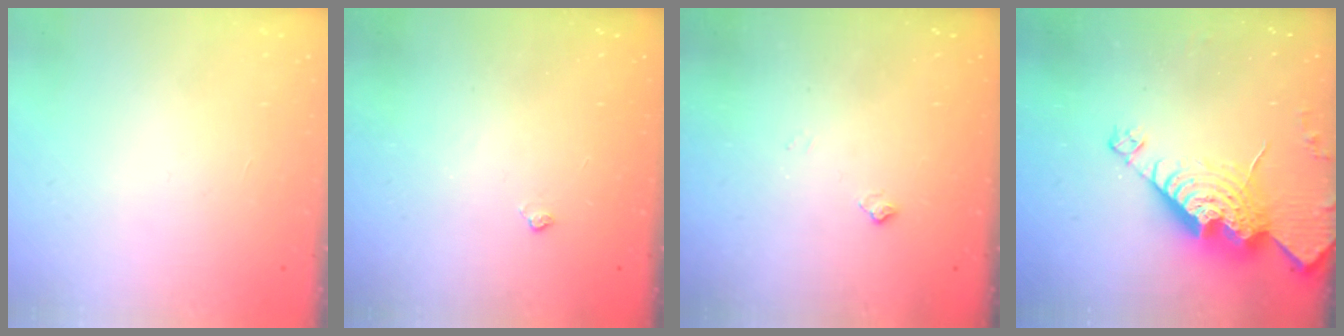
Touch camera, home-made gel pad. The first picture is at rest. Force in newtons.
{"total": 2.7, "press": 2.7, "slide": 0.6}
{"total": 5.4, "press": 5.3, "slide": 0.7}
{"total": 24.0, "press": 23.9, "slide": 2.2}